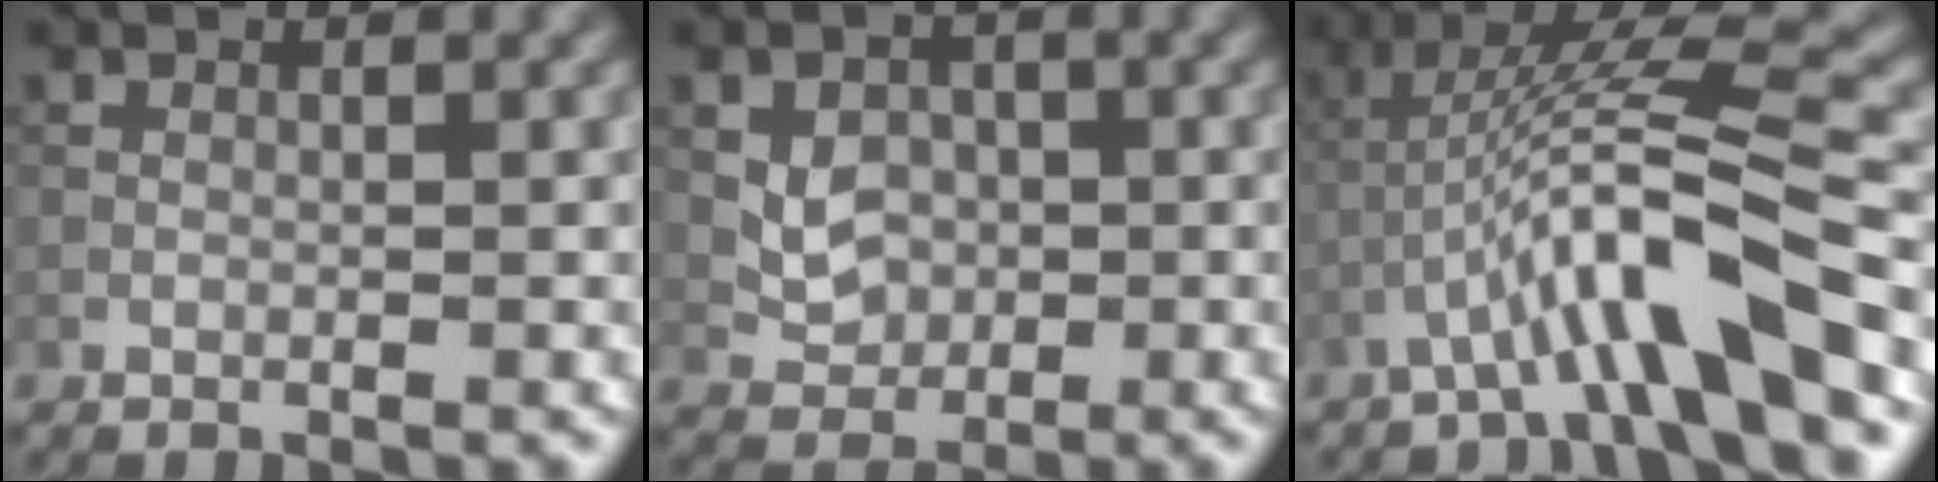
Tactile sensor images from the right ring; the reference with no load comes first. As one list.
[{"total": 2.7, "force": [0.2, 2.4, 1.2], "torque": [-0.022, -0.002, 0.012]}, {"total": 8.8, "force": [-4.0, 1.2, 7.8], "torque": [-0.140, 0.023, -0.062]}]